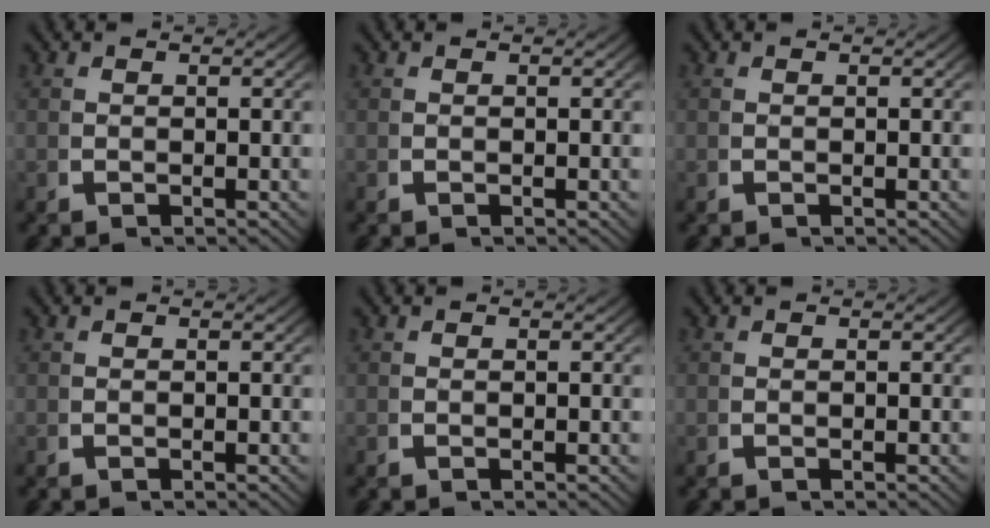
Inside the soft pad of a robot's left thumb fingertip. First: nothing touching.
{"total": 0.0}
{"total": 0.0}
{"total": 0.0}
{"total": 0.0}
{"total": 0.0}